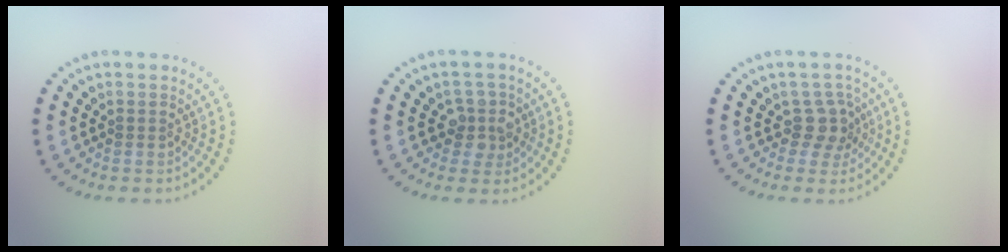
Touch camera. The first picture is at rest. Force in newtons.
{"total": 2.5, "press": 2.1, "slide": 1.3}
{"total": 2.6, "press": 2.0, "slide": 1.7}